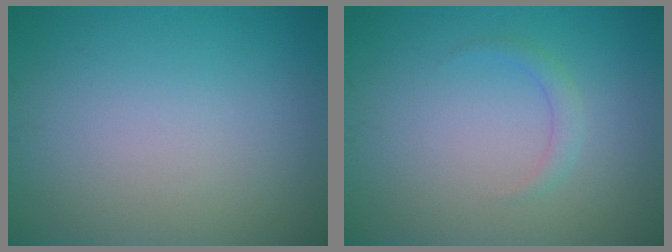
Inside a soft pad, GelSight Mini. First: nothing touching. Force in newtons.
{"total": 0.8, "press": 0.8, "slide": 0.0}